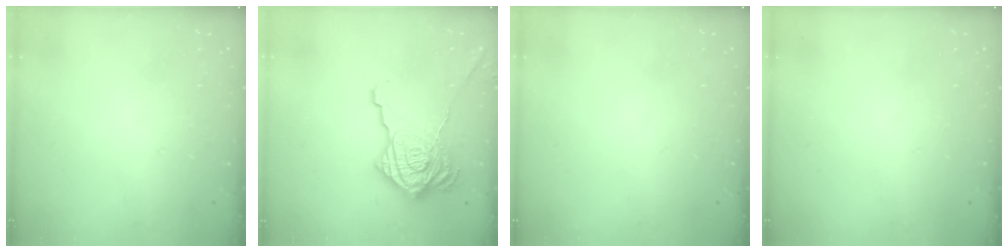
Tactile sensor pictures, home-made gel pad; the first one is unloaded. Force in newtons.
{"total": 26.8, "press": 26.7, "slide": 2.1}
{"total": 0.0}
{"total": 0.0}